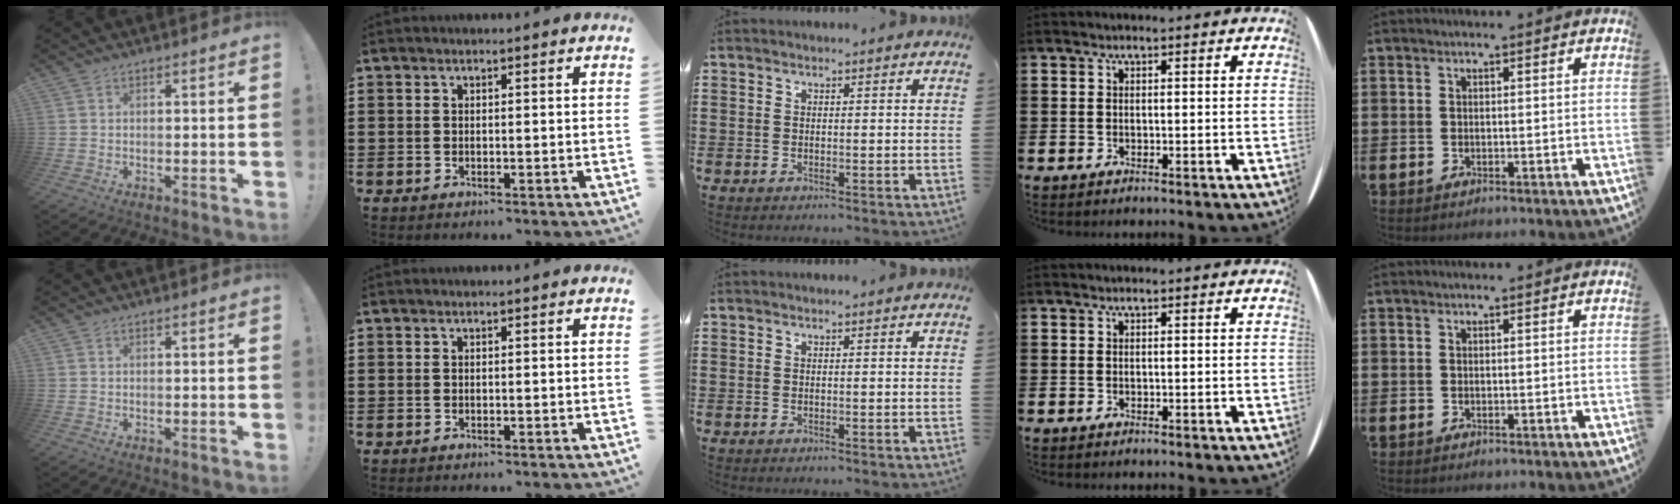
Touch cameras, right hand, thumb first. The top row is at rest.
{}